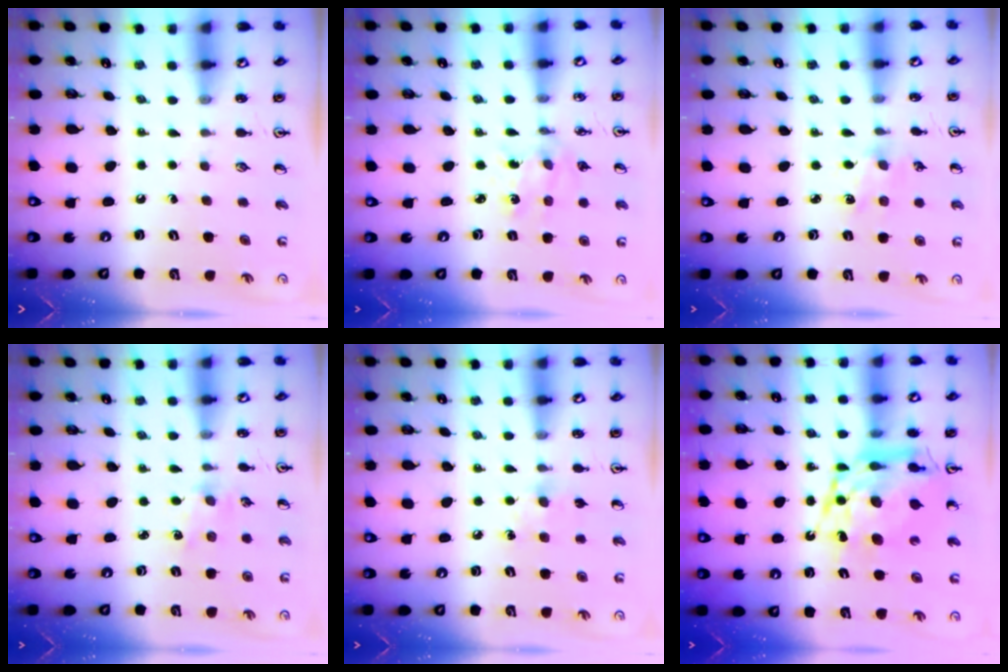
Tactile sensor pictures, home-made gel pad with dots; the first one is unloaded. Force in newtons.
{"total": 1.4, "press": 1.4, "slide": 0.2}
{"total": 2.7, "press": 2.7, "slide": 0.4}
{"total": 2.2, "press": 2.1, "slide": 0.3}
{"total": 8.0, "press": 8.0, "slide": 0.9}
{"total": 16.6, "press": 16.5, "slide": 2.1}